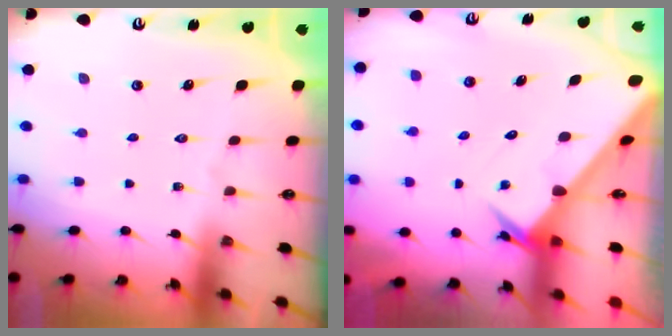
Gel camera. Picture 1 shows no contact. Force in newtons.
{"total": 2.7, "press": 2.7, "slide": 0.2}